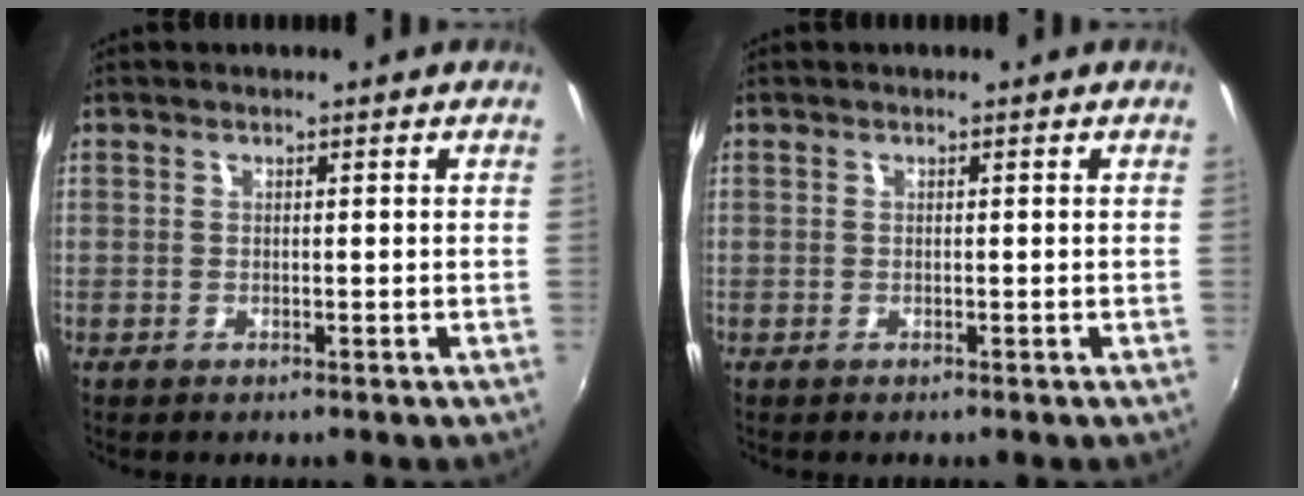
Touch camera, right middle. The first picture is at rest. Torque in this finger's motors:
{"motor_torque": [0.07, -0.23, -0.07, 0.00]}